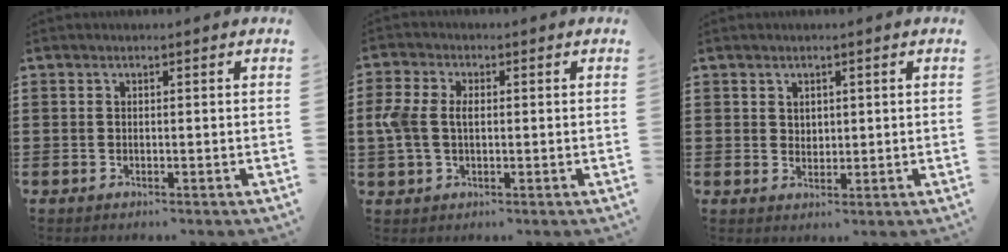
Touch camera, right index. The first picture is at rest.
{"total": 4.4, "force": [0.1, 2.9, 3.2], "torque": [-0.089, 0.004, -0.006]}
{"total": 1.7, "force": [1.2, 1.2, 0.3], "torque": [-0.009, 0.005, 0.023]}